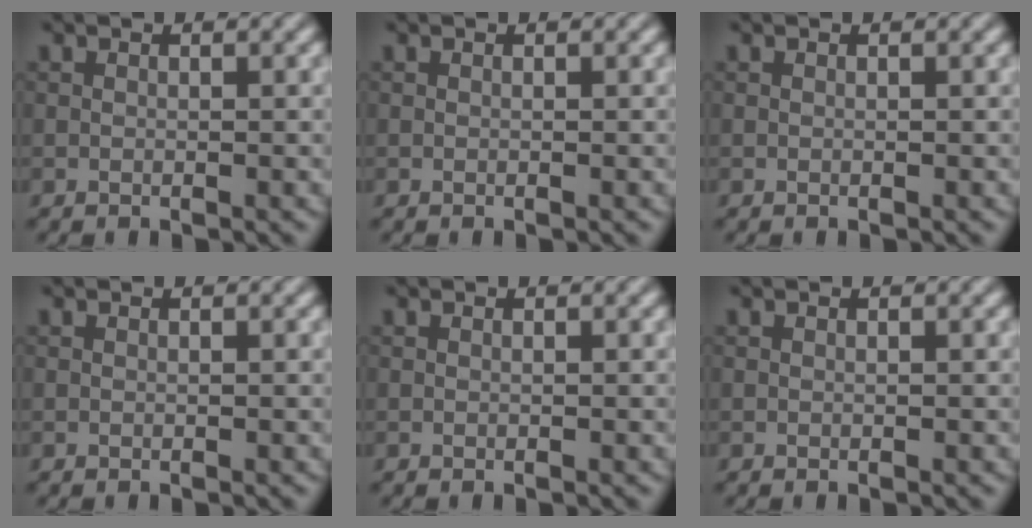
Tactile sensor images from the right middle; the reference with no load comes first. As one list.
[{"total": 0.0}, {"total": 0.0}, {"total": 0.0}, {"total": 0.0}, {"total": 0.0}]